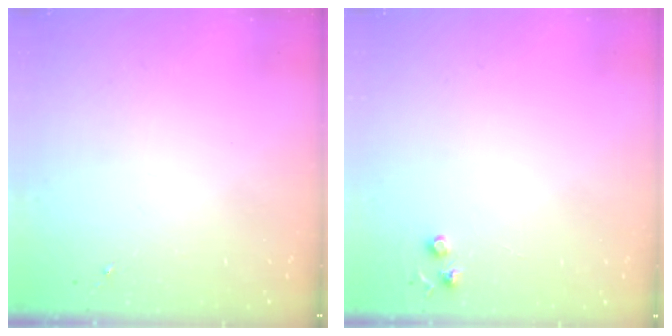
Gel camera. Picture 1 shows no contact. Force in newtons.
{"total": 4.2, "press": 4.1, "slide": 0.7}